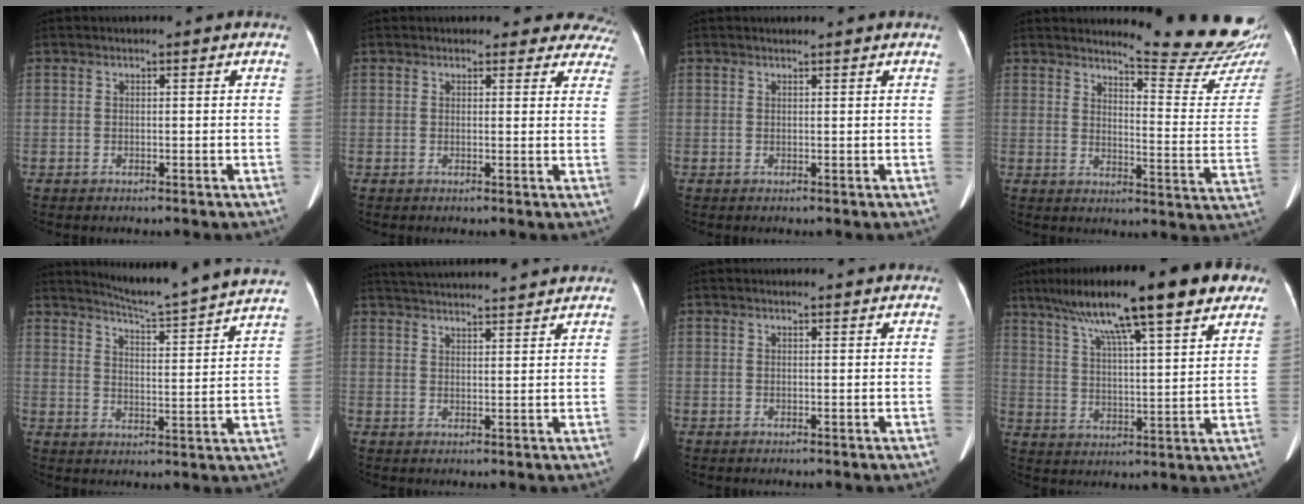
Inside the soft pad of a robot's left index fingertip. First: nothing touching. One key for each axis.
{"total": 9.3, "fx": 8.5, "fy": 3.8, "fz": 0.3, "tx": 0.054, "ty": -0.019, "tz": 0.049}
{"total": 1.4, "fx": 1.3, "fy": -0.2, "fz": 0.4, "tx": -0.010, "ty": 0.007, "tz": 0.022}
{"total": 15.5, "fx": 14.8, "fy": -1.0, "fz": 4.8, "tx": -0.068, "ty": -0.119, "tz": 0.170}
{"total": 18.3, "fx": 17.2, "fy": -1.5, "fz": 6.2, "tx": -0.106, "ty": -0.064, "tz": 0.215}
{"total": 14.6, "fx": 13.8, "fy": 0.4, "fz": 4.7, "tx": -0.090, "ty": 0.025, "tz": 0.195}
{"total": 2.2, "fx": 2.2, "fy": 0.1, "fz": 0.3, "tx": -0.009, "ty": 0.007, "tz": 0.021}
{"total": 20.1, "fx": 13.7, "fy": 2.4, "fz": 14.5, "tx": -0.242, "ty": 0.041, "tz": 0.201}